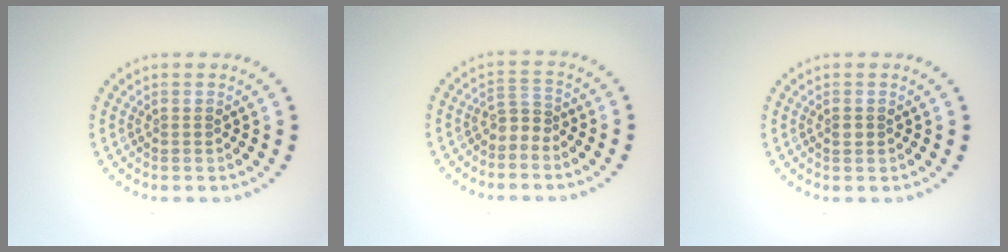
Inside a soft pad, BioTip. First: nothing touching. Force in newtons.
{"total": 1.7, "press": 1.1, "slide": 1.3}
{"total": 0.6, "press": 0.6, "slide": 0.3}